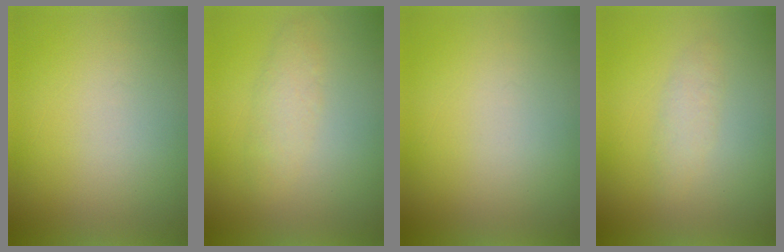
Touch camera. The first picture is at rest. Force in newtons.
{"total": 2.4}
{"total": 0.0}
{"total": 1.9}